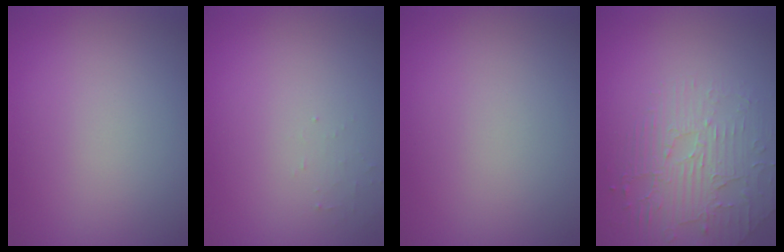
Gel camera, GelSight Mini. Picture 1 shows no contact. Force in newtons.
{"total": 0.7, "press": 0.7, "slide": 0.2}
{"total": 0.0}
{"total": 2.6, "press": 2.1, "slide": 1.5}